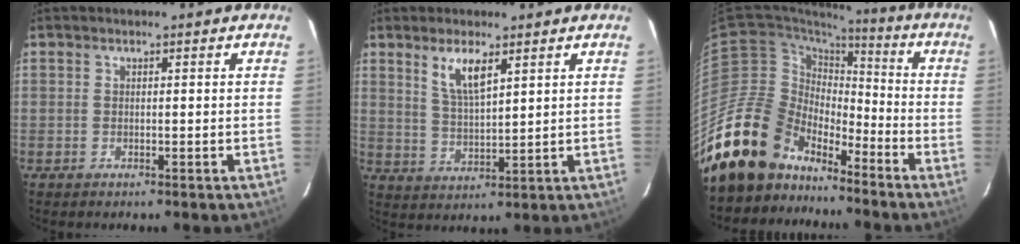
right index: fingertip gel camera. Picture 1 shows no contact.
{"total": 6.2, "force": [3.6, 1.7, 4.8], "torque": [-0.090, -0.005, 0.074]}
{"total": 17.4, "force": [-14.1, 9.5, 3.6], "torque": [-0.086, 0.026, -0.243]}